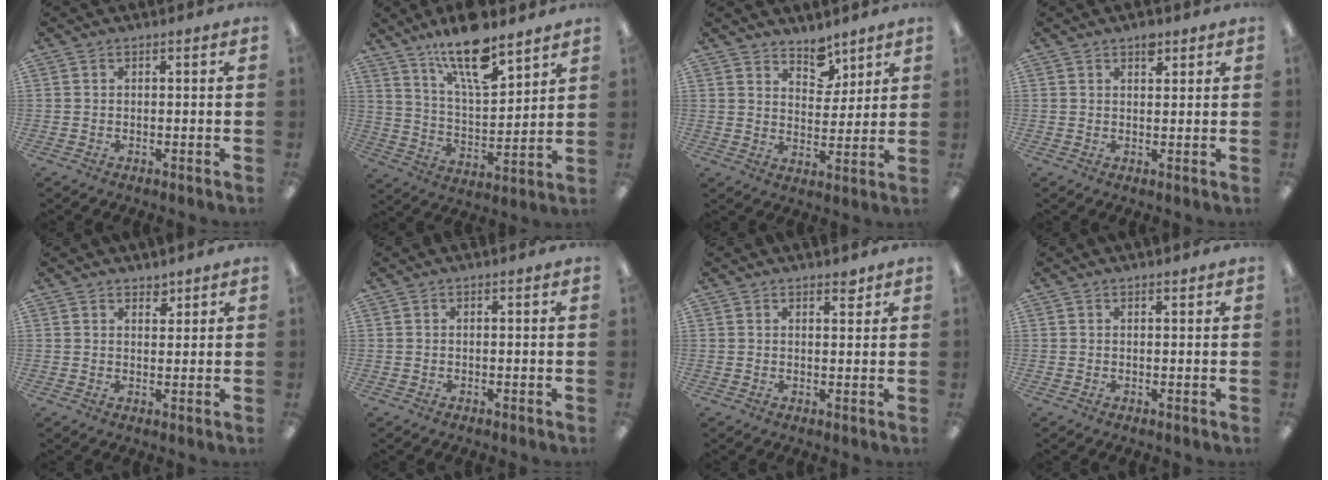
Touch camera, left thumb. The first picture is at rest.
{"total": 16.2, "force": [11.9, 5.1, 9.7], "torque": [-0.166, -0.064, 0.202]}
{"total": 7.0, "force": [5.9, 3.4, 1.3], "torque": [-0.007, -0.042, 0.108]}
{"total": 2.9, "force": [2.0, 1.5, 1.5], "torque": [-0.008, -0.007, 0.030]}
{"total": 2.3, "force": [2.1, 1.0, 0.4], "torque": [0.006, -0.013, 0.036]}
{"total": 0.0}
{"total": 2.3, "force": [2.0, 0.8, 0.8], "torque": [-0.001, -0.010, 0.032]}
{"total": 0.6, "force": [0.6, 0.1, 0.1], "torque": [-0.002, 0.000, 0.011]}